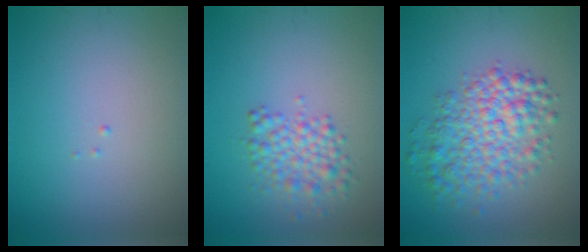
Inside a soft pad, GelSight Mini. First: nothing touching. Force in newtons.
{"total": 3.1, "press": 3.1, "slide": 0.0}
{"total": 5.9, "press": 5.9, "slide": 0.2}